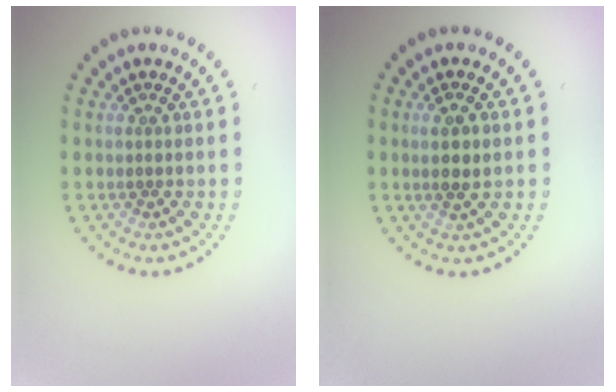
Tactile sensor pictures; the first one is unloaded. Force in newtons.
{"total": 2.3, "press": 2.2, "slide": 0.6}